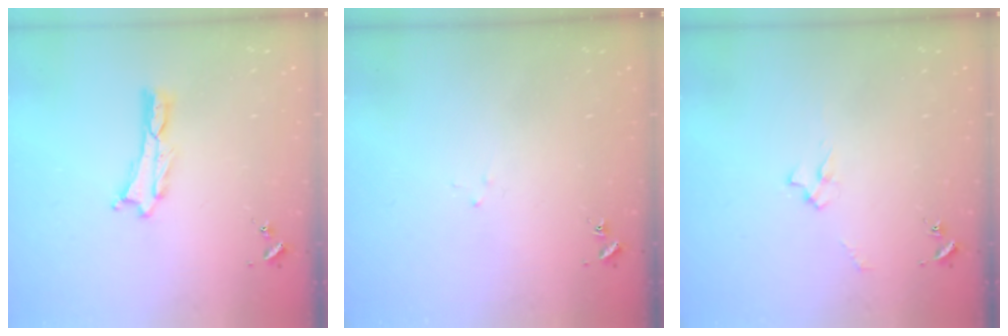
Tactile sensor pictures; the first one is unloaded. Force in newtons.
{"total": 1.8, "press": 1.8, "slide": 0.1}
{"total": 2.4, "press": 2.4, "slide": 0.4}